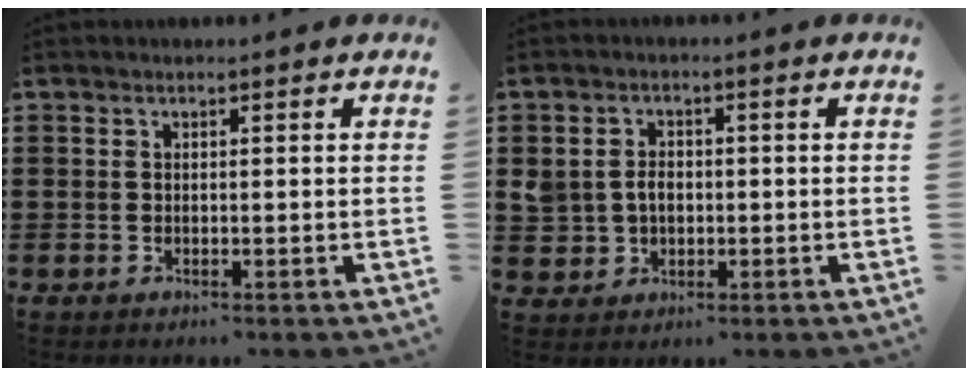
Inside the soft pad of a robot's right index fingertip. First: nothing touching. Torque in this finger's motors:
{"motor_torque": [0.12, 0.11, 0.11, 0.05]}